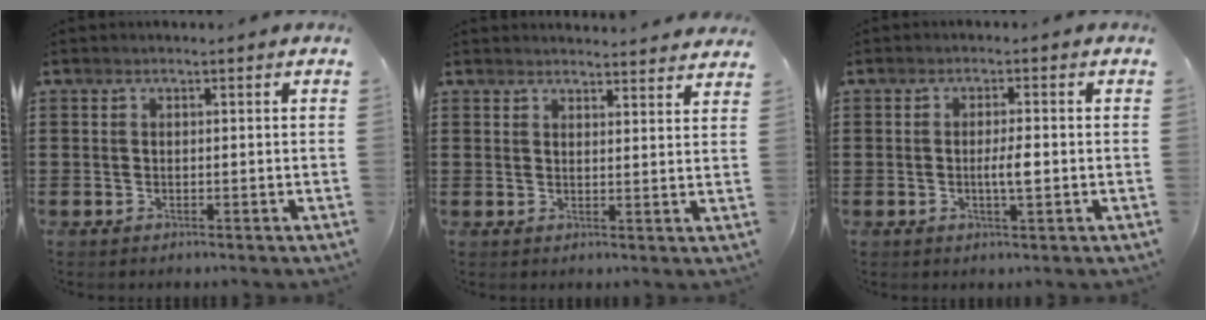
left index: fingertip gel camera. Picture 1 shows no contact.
{"total": 2.7, "force": [2.7, -0.1, 0.0], "torque": [-0.001, -0.015, 0.049]}
{"total": 3.2, "force": [-0.5, 0.6, 3.1], "torque": [-0.055, -0.001, -0.009]}